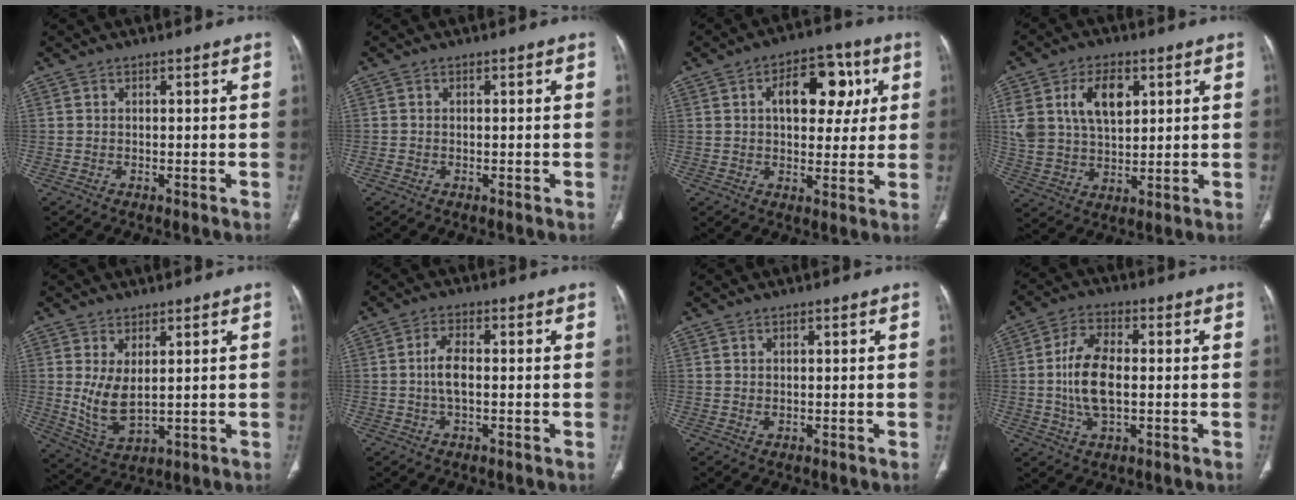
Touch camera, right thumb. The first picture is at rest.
{"total": 0.7, "force": [-0.3, 0.6, 0.2], "torque": [-0.003, 0.002, -0.005]}
{"total": 13.1, "force": [3.7, 7.8, 9.9], "torque": [-0.096, 0.009, 0.050]}
{"total": 12.9, "force": [4.6, 8.0, 9.0], "torque": [-0.152, -0.007, 0.095]}
{"total": 7.5, "force": [1.3, 3.9, 6.3], "torque": [-0.121, -0.018, 0.044]}
{"total": 4.6, "force": [-0.2, 2.1, 4.0], "torque": [-0.083, 0.009, -0.008]}
{"total": 0.9, "force": [0.3, 0.6, 0.7], "torque": [-0.012, -0.004, 0.010]}
{"total": 10.1, "force": [-0.3, 5.3, 8.6], "torque": [-0.165, 0.006, -0.008]}